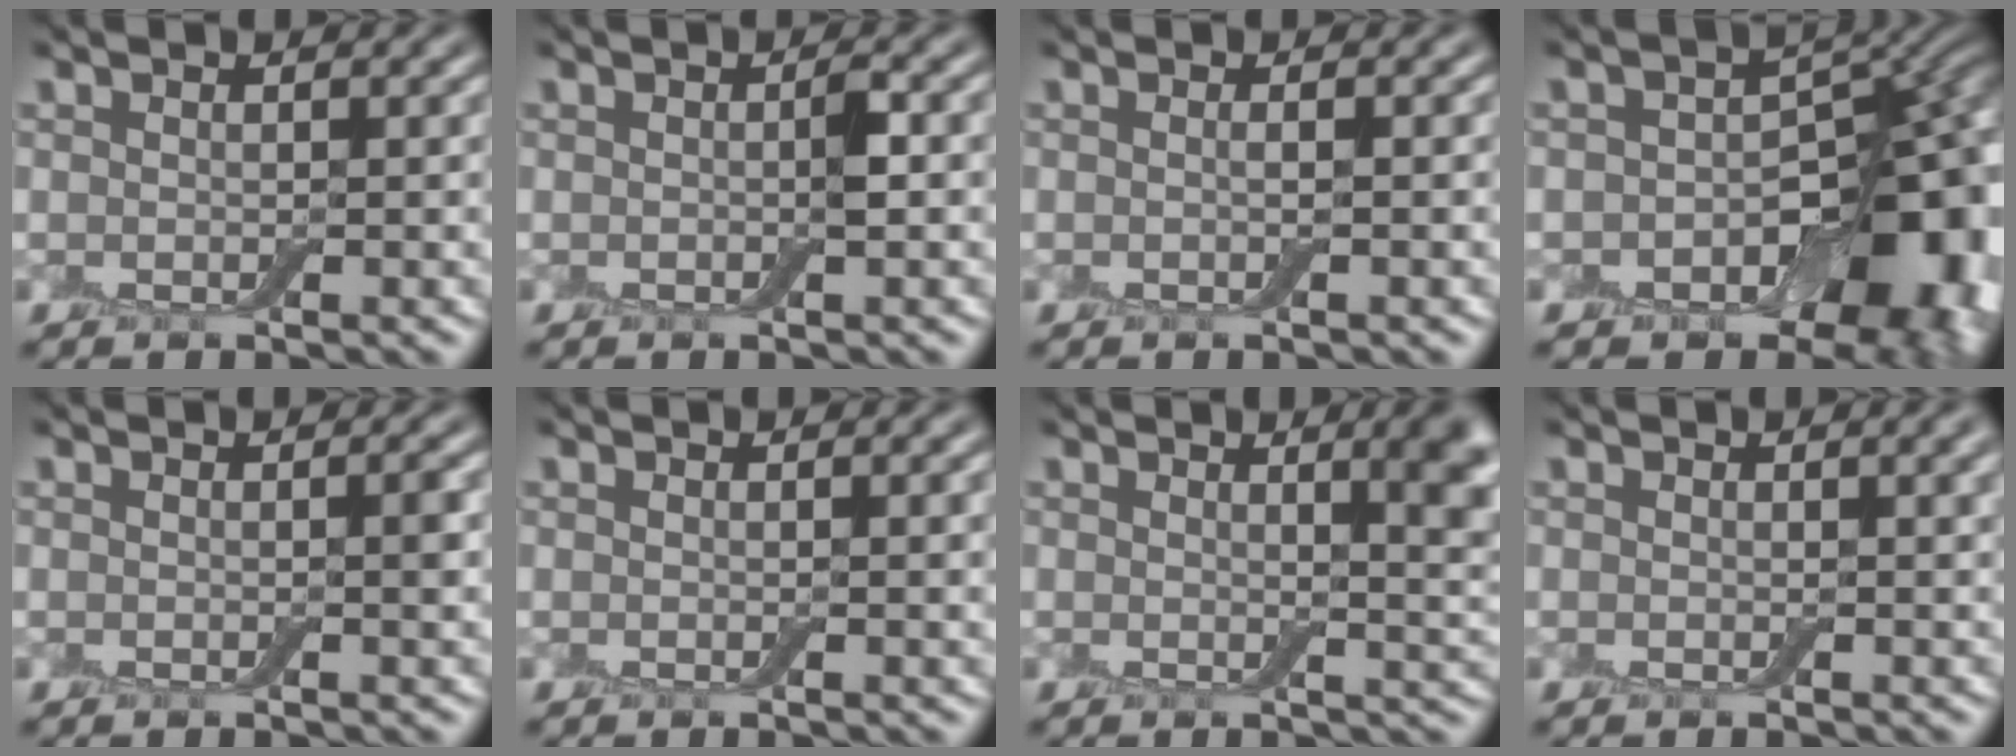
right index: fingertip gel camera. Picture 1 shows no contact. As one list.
[{"total": 1.3, "force": [-0.2, 0.2, 1.3], "torque": [-0.025, 0.003, -0.004]}, {"total": 0.5, "force": [-0.2, -0.4, 0.3], "torque": [-0.009, 0.001, -0.006]}, {"total": 14.2, "force": [-5.2, 9.7, 9.0], "torque": [-0.078, -0.018, -0.064]}, {"total": 1.0, "force": [-0.2, 0.1, 1.0], "torque": [-0.013, -0.001, -0.002]}, {"total": 0.7, "force": [0.1, 0.0, 0.7], "torque": [-0.011, 0.001, 0.002]}, {"total": 5.6, "force": [1.8, 1.7, 5.1], "torque": [-0.040, 0.004, 0.026]}, {"total": 1.6, "force": [0.5, 0.4, 1.5], "torque": [-0.026, 0.002, 0.008]}]